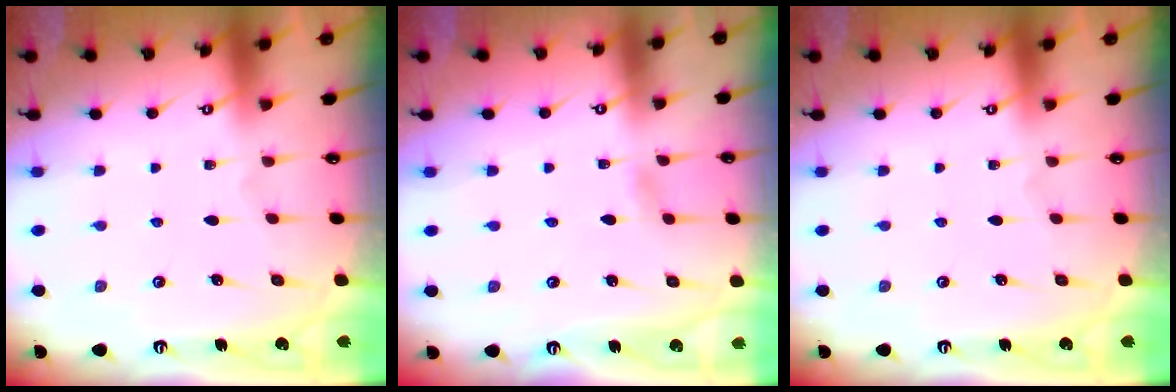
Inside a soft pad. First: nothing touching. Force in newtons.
{"total": 2.1, "press": 2.1, "slide": 0.3}
{"total": 0.0}